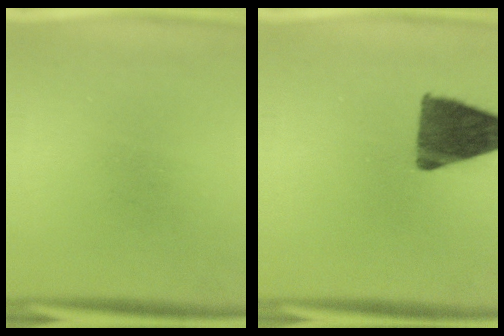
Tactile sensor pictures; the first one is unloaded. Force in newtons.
{"total": 12.4}